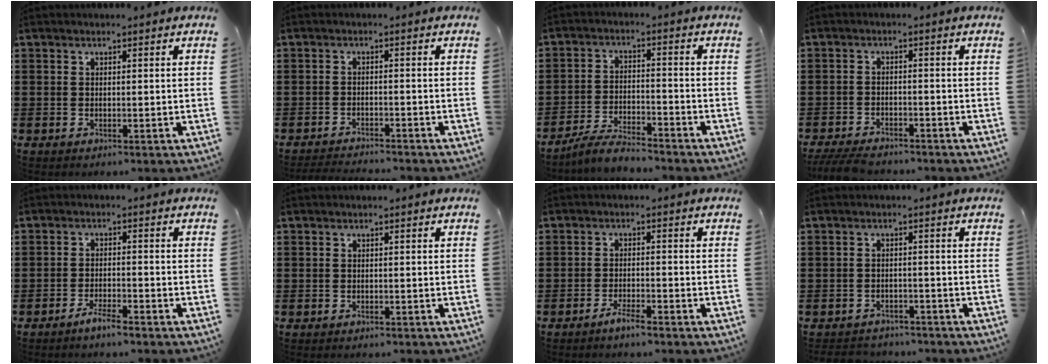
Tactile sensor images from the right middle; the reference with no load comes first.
{"total": 2.4, "force": [-2.4, 0.1, 0.1], "torque": [-0.008, -0.002, -0.050]}
{"total": 5.0, "force": [-4.7, 0.4, 1.6], "torque": [-0.035, 0.003, -0.093]}
{"total": 3.9, "force": [-3.6, 0.6, 1.2], "torque": [-0.034, -0.004, -0.077]}
{"total": 2.7, "force": [-2.5, 0.2, 1.0], "torque": [-0.021, 0.002, -0.046]}
{"total": 0.6, "force": [-0.5, 0.3, 0.0], "torque": [0.000, 0.002, -0.012]}
{"total": 2.3, "force": [-2.1, 0.2, 0.9], "torque": [-0.019, 0.000, -0.038]}
{"total": 2.2, "force": [-2.2, 0.4, -0.2], "torque": [-0.005, 0.000, -0.050]}